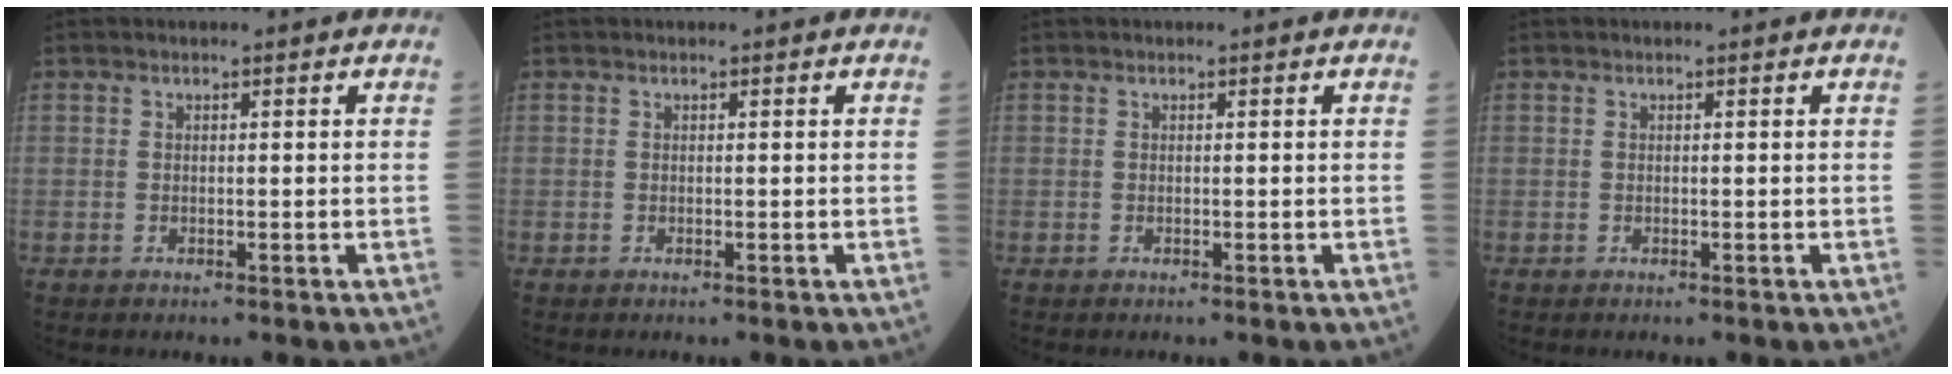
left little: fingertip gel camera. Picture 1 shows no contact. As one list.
[{"total": 0.0}, {"total": 0.0}, {"total": 0.0}]